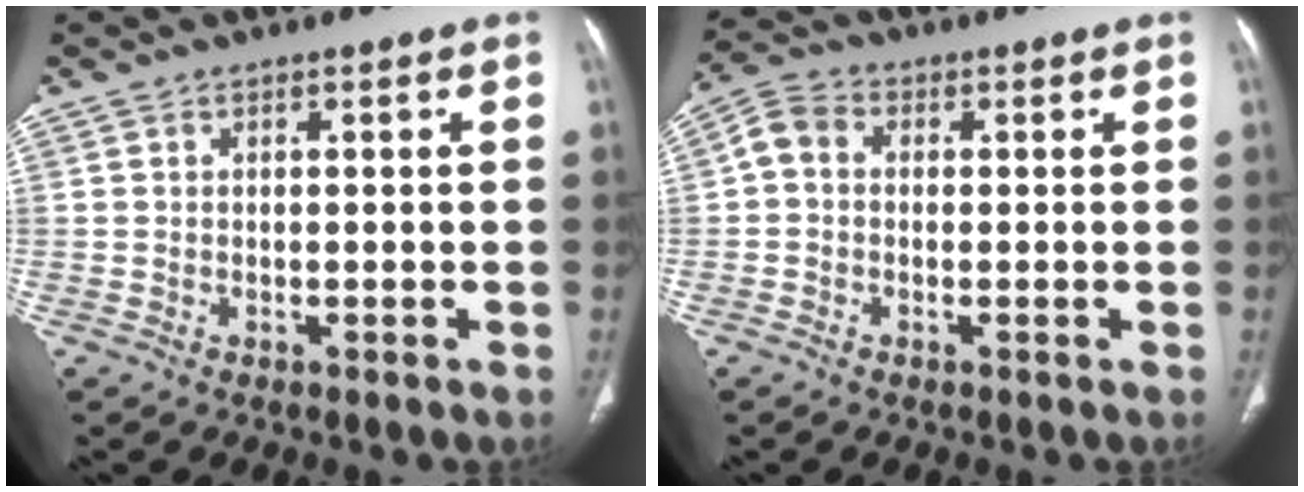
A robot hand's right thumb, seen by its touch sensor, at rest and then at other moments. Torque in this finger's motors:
{"motor_torque": [0.04, 0.02, 0.21, -0.24, 0.01]}